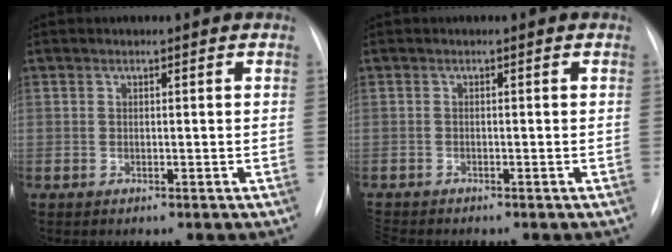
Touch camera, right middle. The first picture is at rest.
{"total": 1.8, "force": [-1.8, 0.4, 0.2], "torque": [-0.002, -0.008, -0.029]}